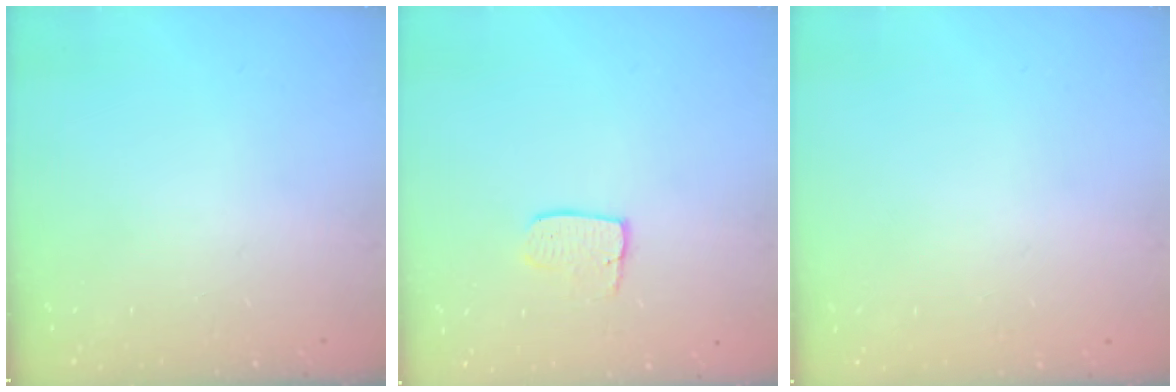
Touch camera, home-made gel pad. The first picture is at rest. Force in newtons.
{"total": 5.9, "press": 5.9, "slide": 0.3}
{"total": 0.0}